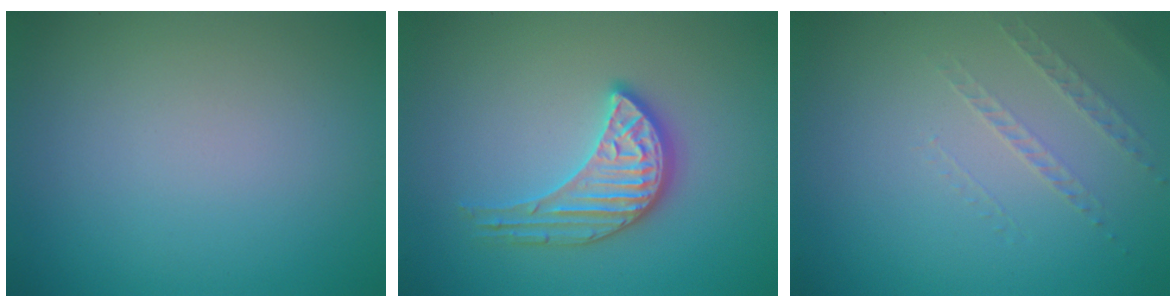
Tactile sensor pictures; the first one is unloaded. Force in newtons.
{"total": 3.5, "press": 3.3, "slide": 1.3}
{"total": 1.1, "press": 0.6, "slide": 0.9}